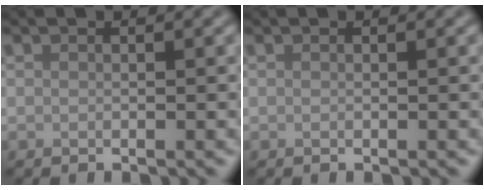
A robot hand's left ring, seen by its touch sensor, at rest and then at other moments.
{"total": 0.0}